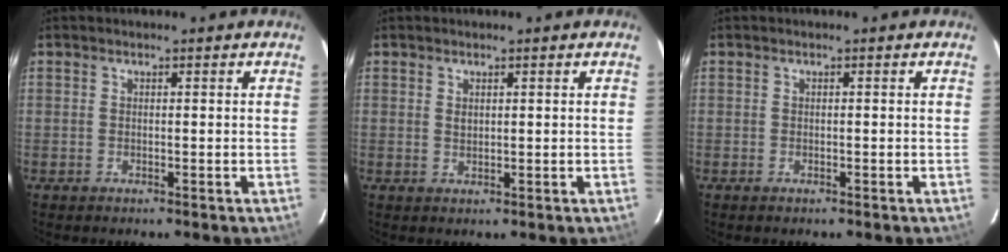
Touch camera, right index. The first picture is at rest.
{"total": 1.2, "force": [0.7, 0.6, 0.7], "torque": [-0.011, 0.002, 0.013]}
{"total": 0.7, "force": [-0.6, 0.3, 0.2], "torque": [-0.006, 0.000, -0.012]}